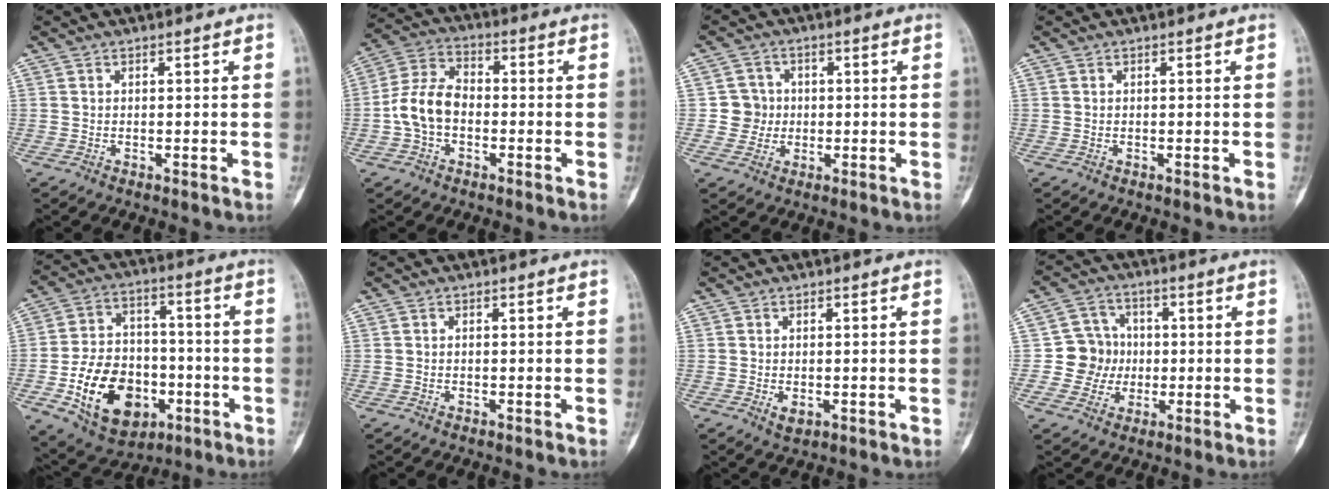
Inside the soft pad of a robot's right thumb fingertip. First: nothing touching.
{"total": 9.4, "force": [-1.8, 6.4, 6.6], "torque": [-0.124, 0.033, -0.045]}
{"total": 4.4, "force": [-0.1, 4.4, 0.5], "torque": [0.023, 0.010, -0.007]}
{"total": 0.0}
{"total": 18.9, "force": [-5.9, 13.3, 12.1], "torque": [-0.165, 0.033, -0.083]}
{"total": 0.0}
{"total": 2.3, "force": [-0.5, 1.3, 1.8], "torque": [-0.023, 0.000, -0.001]}
{"total": 7.8, "force": [-0.6, 7.6, 1.9], "torque": [0.010, 0.016, -0.015]}